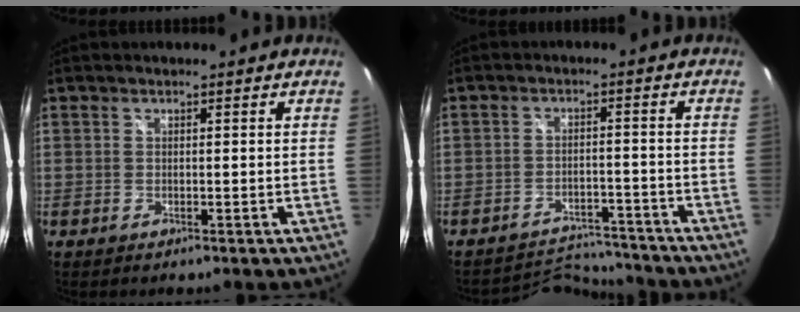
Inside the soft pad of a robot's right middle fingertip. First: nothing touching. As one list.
[{"total": 7.5, "force": [-7.4, 0.6, -0.6], "torque": [-0.009, 0.012, -0.115]}]